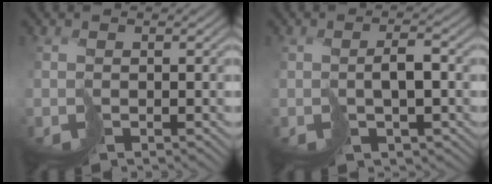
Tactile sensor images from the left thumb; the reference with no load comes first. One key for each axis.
{"total": 2.8, "fx": 0.1, "fy": 1.3, "fz": 2.4, "tx": -0.048, "ty": 0.004, "tz": 0.009}